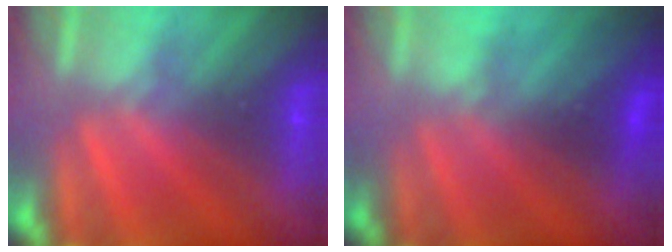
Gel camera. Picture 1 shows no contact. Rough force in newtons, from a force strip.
{"total": 2.4}